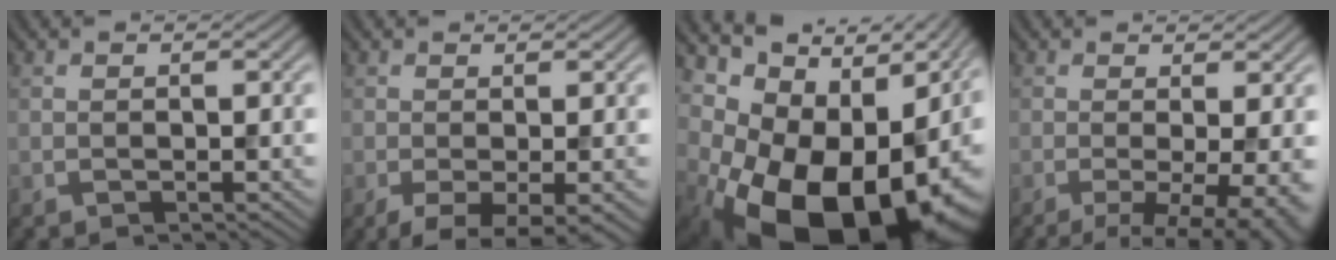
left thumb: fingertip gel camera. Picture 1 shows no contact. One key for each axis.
{"total": 4.9, "fx": -2.2, "fy": 1.6, "fz": 4.1, "tx": -0.076, "ty": -0.009, "tz": -0.035}
{"total": 20.2, "fx": -4.5, "fy": 13.3, "fz": 14.6, "tx": -0.217, "ty": -0.032, "tz": -0.050}
{"total": 8.6, "fx": -2.2, "fy": 2.6, "fz": 7.8, "tx": -0.109, "ty": -0.007, "tz": -0.025}